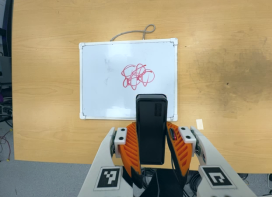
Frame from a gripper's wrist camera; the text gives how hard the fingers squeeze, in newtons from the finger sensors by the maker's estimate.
{"total": 3.7, "left": 2.3, "right": 5.1}